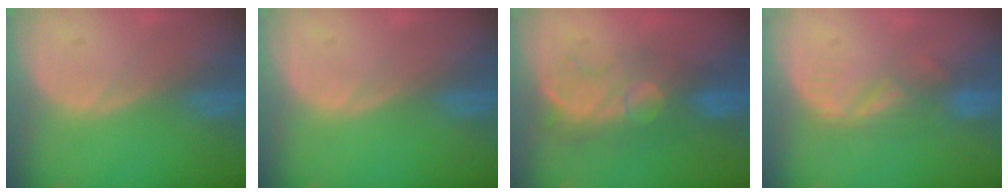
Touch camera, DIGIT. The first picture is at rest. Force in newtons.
{"total": 0.0}
{"total": 8.1, "press": 7.8, "slide": 2.4}
{"total": 4.0, "press": 3.6, "slide": 1.7}